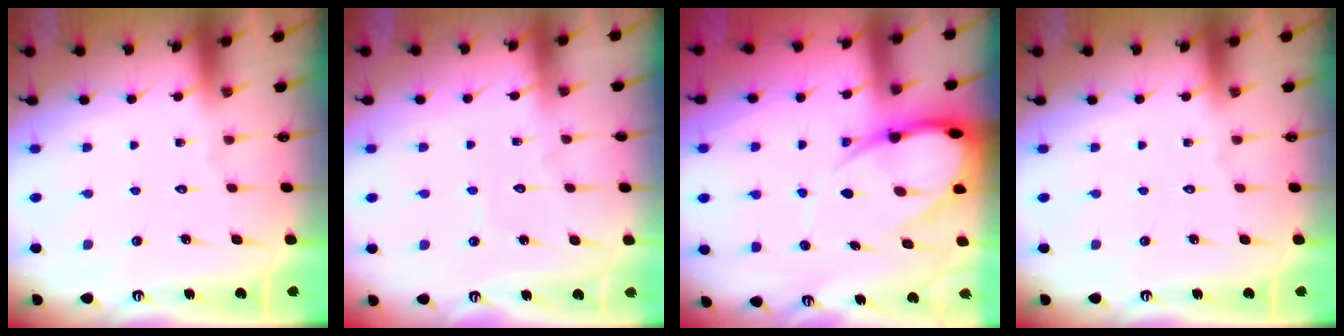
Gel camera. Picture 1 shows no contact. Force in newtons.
{"total": 2.7, "press": 2.6, "slide": 0.3}
{"total": 13.1, "press": 13.0, "slide": 1.4}
{"total": 0.0}